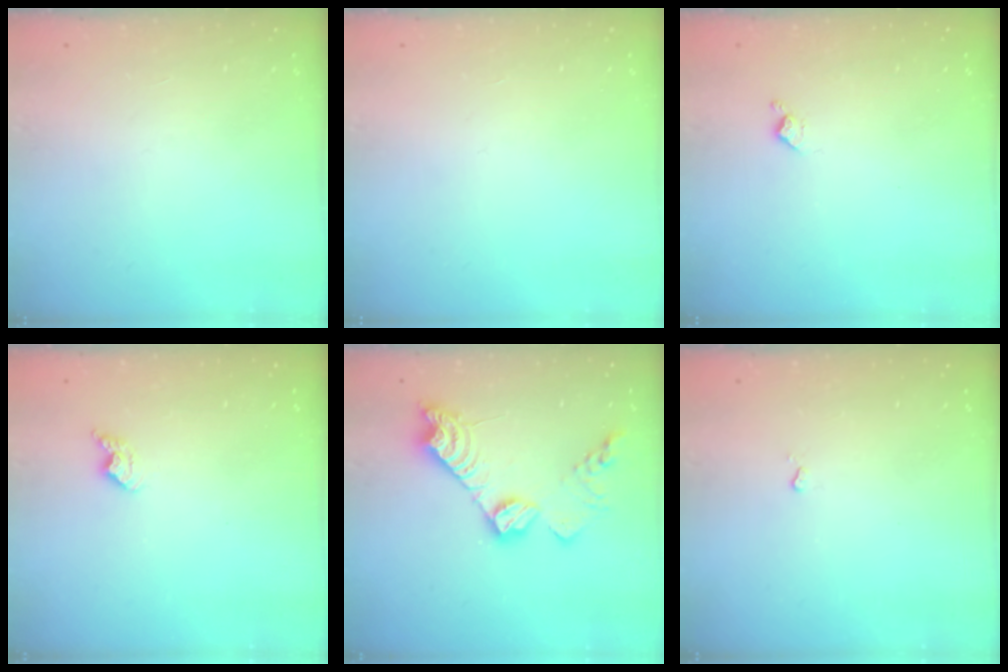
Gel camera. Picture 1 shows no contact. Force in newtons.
{"total": 0.0}
{"total": 4.5, "press": 4.5, "slide": 0.7}
{"total": 4.9, "press": 4.8, "slide": 0.8}
{"total": 14.8, "press": 14.8, "slide": 0.8}
{"total": 2.4, "press": 2.4, "slide": 0.4}